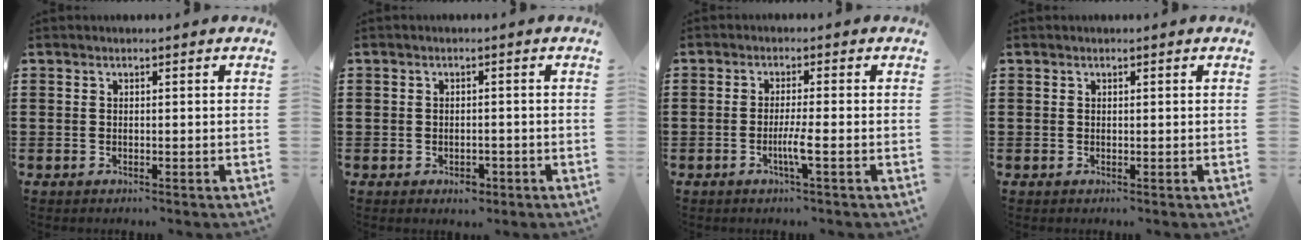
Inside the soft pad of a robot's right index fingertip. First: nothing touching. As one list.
[{"total": 2.1, "force": [-1.1, 1.4, 1.2], "torque": [-0.023, 0.002, -0.022]}, {"total": 3.4, "force": [-1.2, -0.2, 3.1], "torque": [-0.060, -0.010, -0.026]}, {"total": 0.0}]